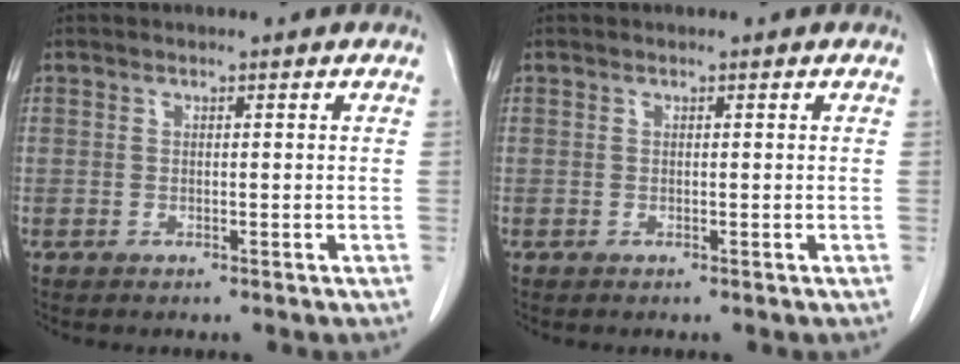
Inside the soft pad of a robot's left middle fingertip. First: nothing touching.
{"total": 0.0}